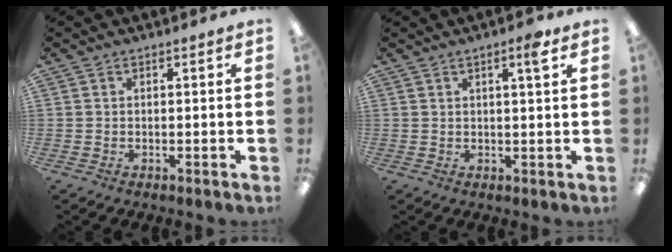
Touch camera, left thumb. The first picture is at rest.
{"total": 3.7, "force": [2.2, 0.4, 2.9], "torque": [-0.048, -0.005, 0.032]}